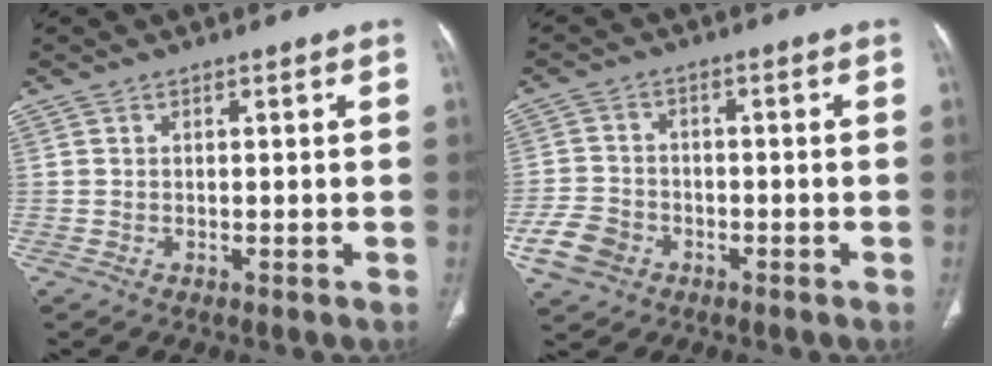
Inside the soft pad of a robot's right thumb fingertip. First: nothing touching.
{"total": 6.8, "force": [-3.1, 5.3, 2.8], "torque": [-0.051, 0.018, -0.055]}